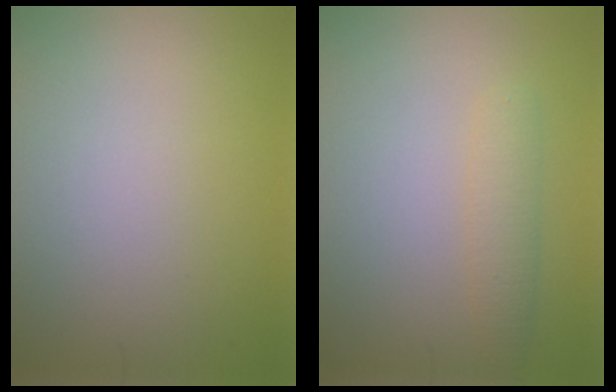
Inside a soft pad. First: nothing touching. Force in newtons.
{"total": 2.2, "press": 2.2, "slide": 0.1}